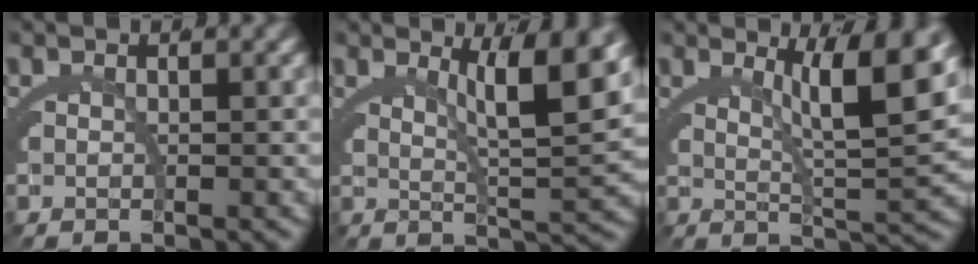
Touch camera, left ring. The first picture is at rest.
{"total": 6.1, "force": [2.5, 0.8, 5.5], "torque": [-0.075, -0.005, 0.045]}
{"total": 7.0, "force": [2.8, 1.1, 6.3], "torque": [-0.086, -0.001, 0.048]}